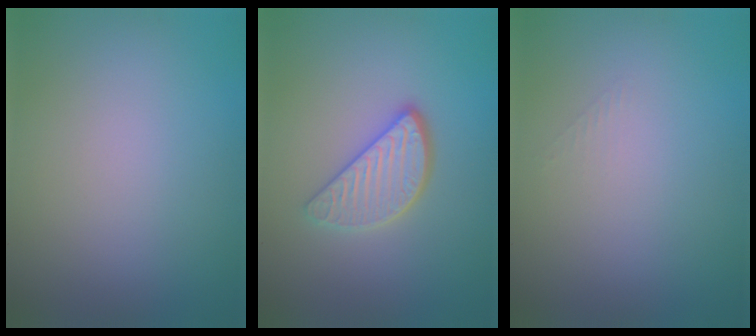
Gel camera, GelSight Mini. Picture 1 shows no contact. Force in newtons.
{"total": 3.6, "press": 2.9, "slide": 2.1}
{"total": 0.6, "press": 0.6, "slide": 0.0}